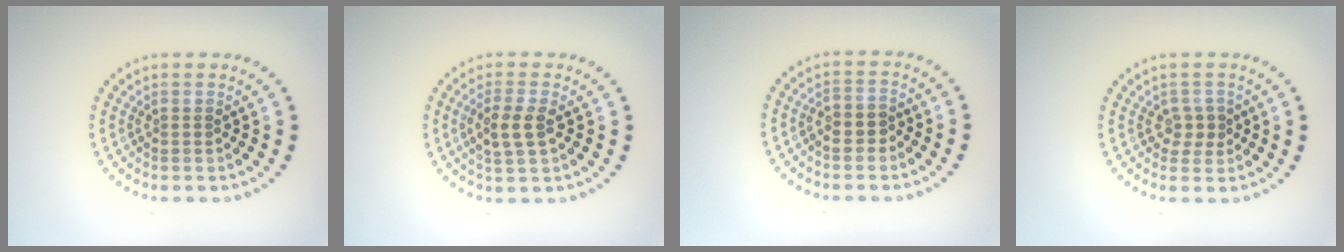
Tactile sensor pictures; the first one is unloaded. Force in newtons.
{"total": 2.9, "press": 2.8, "slide": 0.9}
{"total": 1.5, "press": 1.3, "slide": 0.6}
{"total": 1.9, "press": 1.8, "slide": 0.7}